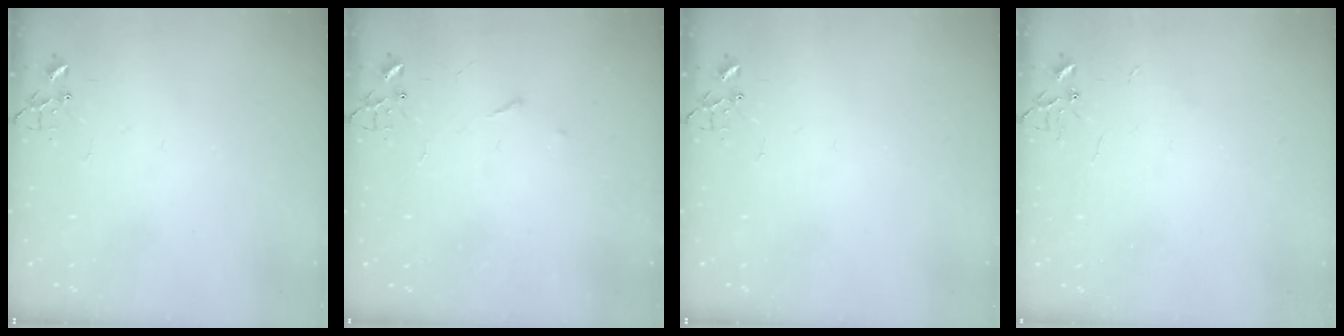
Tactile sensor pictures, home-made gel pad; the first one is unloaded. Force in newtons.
{"total": 2.9, "press": 2.8, "slide": 0.5}
{"total": 0.0}
{"total": 2.2, "press": 2.2, "slide": 0.3}